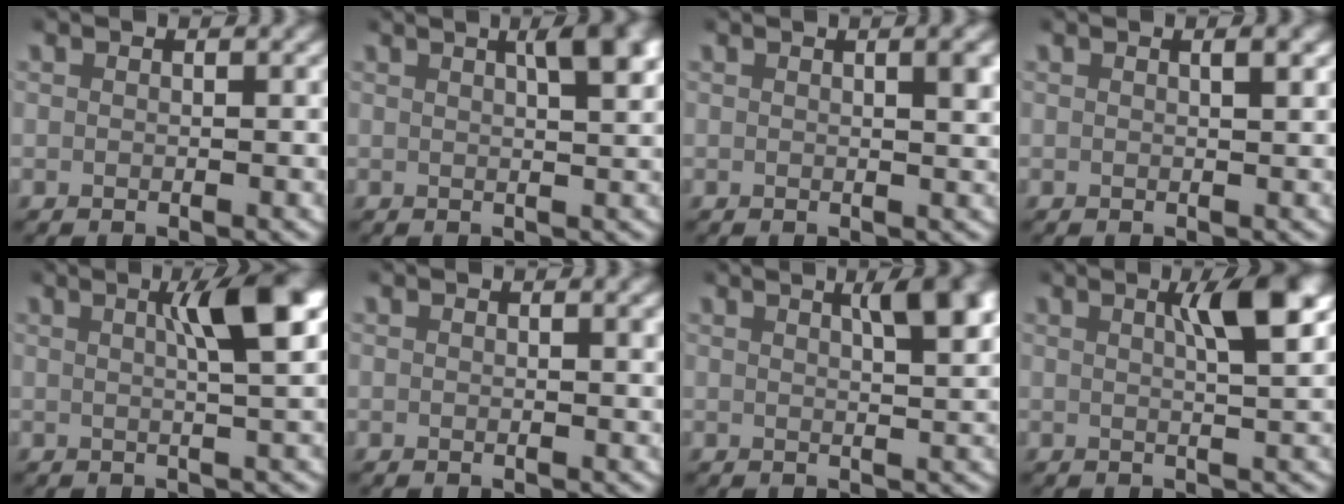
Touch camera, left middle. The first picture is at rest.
{"total": 5.9, "force": [2.4, 2.0, 5.0], "torque": [-0.061, 0.015, 0.031]}
{"total": 2.0, "force": [0.7, 0.1, 1.8], "torque": [-0.021, 0.002, 0.011]}
{"total": 1.0, "force": [0.5, 0.0, 0.9], "torque": [-0.013, 0.002, 0.009]}
{"total": 5.7, "force": [1.5, 0.9, 5.4], "torque": [-0.079, 0.012, 0.017]}
{"total": 0.6, "force": [0.3, -0.2, 0.4], "torque": [-0.002, 0.000, 0.005]}
{"total": 5.4, "force": [2.3, 1.4, 4.7], "torque": [-0.062, 0.008, 0.034]}
{"total": 4.7, "force": [1.6, 0.7, 4.4], "torque": [-0.067, 0.006, 0.023]}